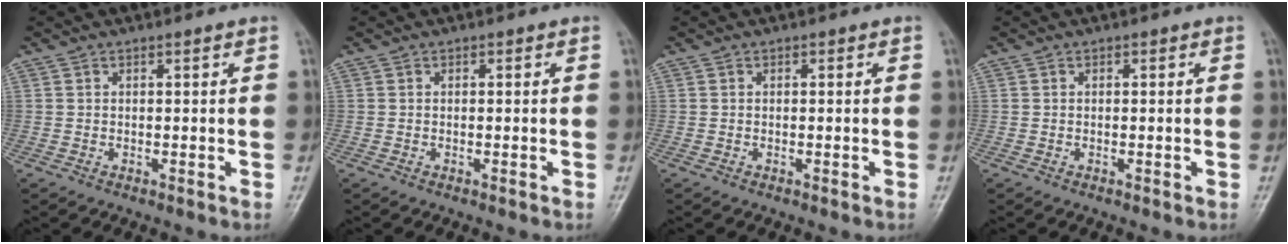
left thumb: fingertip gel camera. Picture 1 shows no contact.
{"total": 0.0}
{"total": 0.0}
{"total": 0.0}